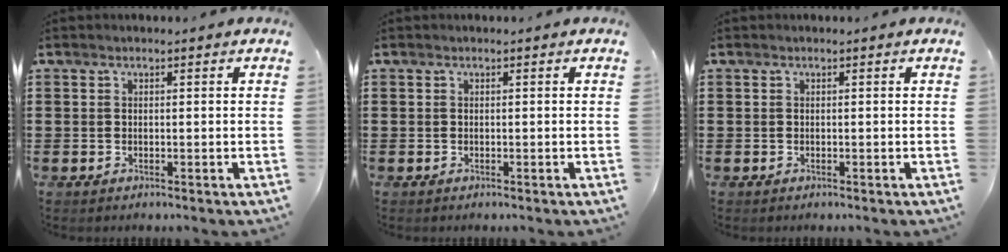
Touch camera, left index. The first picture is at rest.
{"total": 0.0}
{"total": 0.0}